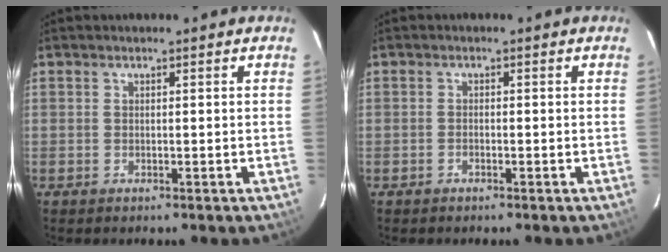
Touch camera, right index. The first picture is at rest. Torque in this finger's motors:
{"motor_torque": [-0.14, 0.05, -0.05, 0.00]}